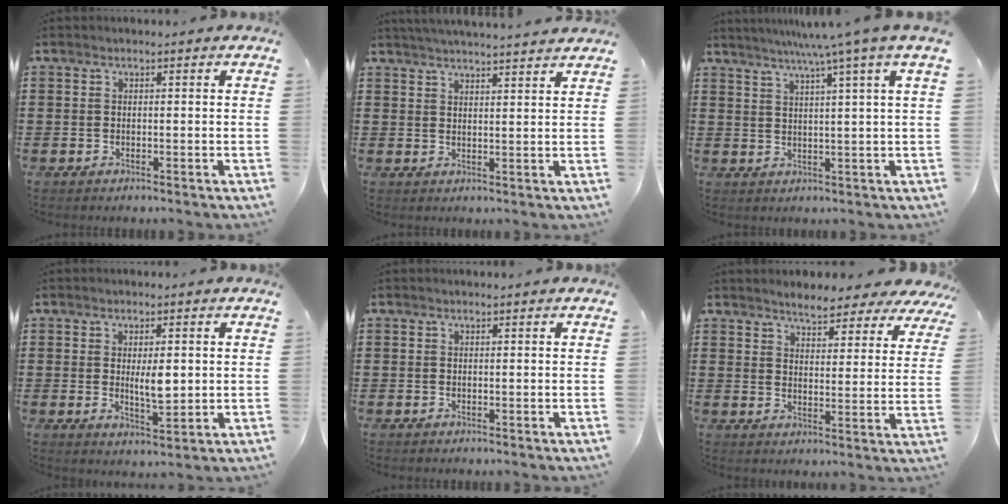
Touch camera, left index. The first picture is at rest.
{"total": 3.2, "force": [3.1, -0.7, 0.3], "torque": [-0.014, -0.014, 0.056]}
{"total": 6.0, "force": [4.1, -1.6, 4.1], "torque": [-0.089, -0.014, 0.065]}
{"total": 3.8, "force": [0.7, 1.3, 3.5], "torque": [-0.054, -0.004, 0.008]}
{"total": 0.0}
{"total": 4.5, "force": [4.5, 0.3, 0.7], "torque": [-0.033, -0.021, 0.079]}